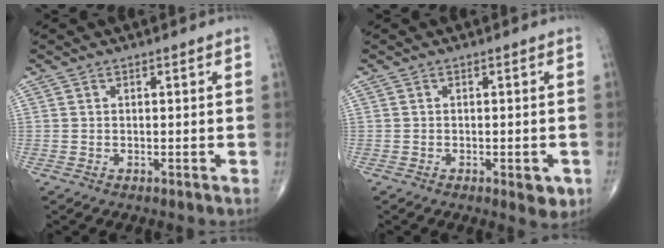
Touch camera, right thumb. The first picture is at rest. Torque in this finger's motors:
{"motor_torque": [0.35, 0.53, -0.09, -0.04, 0.07]}